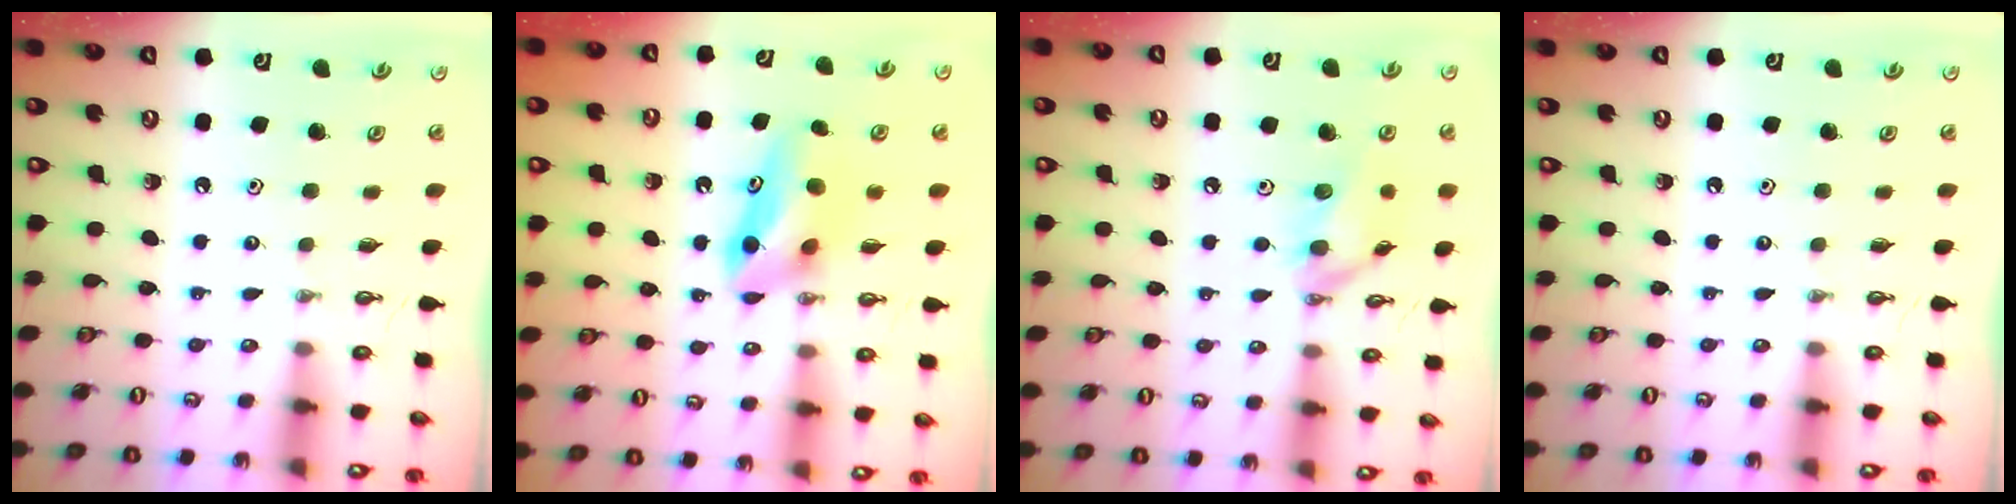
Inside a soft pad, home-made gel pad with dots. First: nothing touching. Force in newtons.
{"total": 8.2, "press": 8.0, "slide": 1.6}
{"total": 11.6, "press": 11.5, "slide": 1.4}
{"total": 0.0}